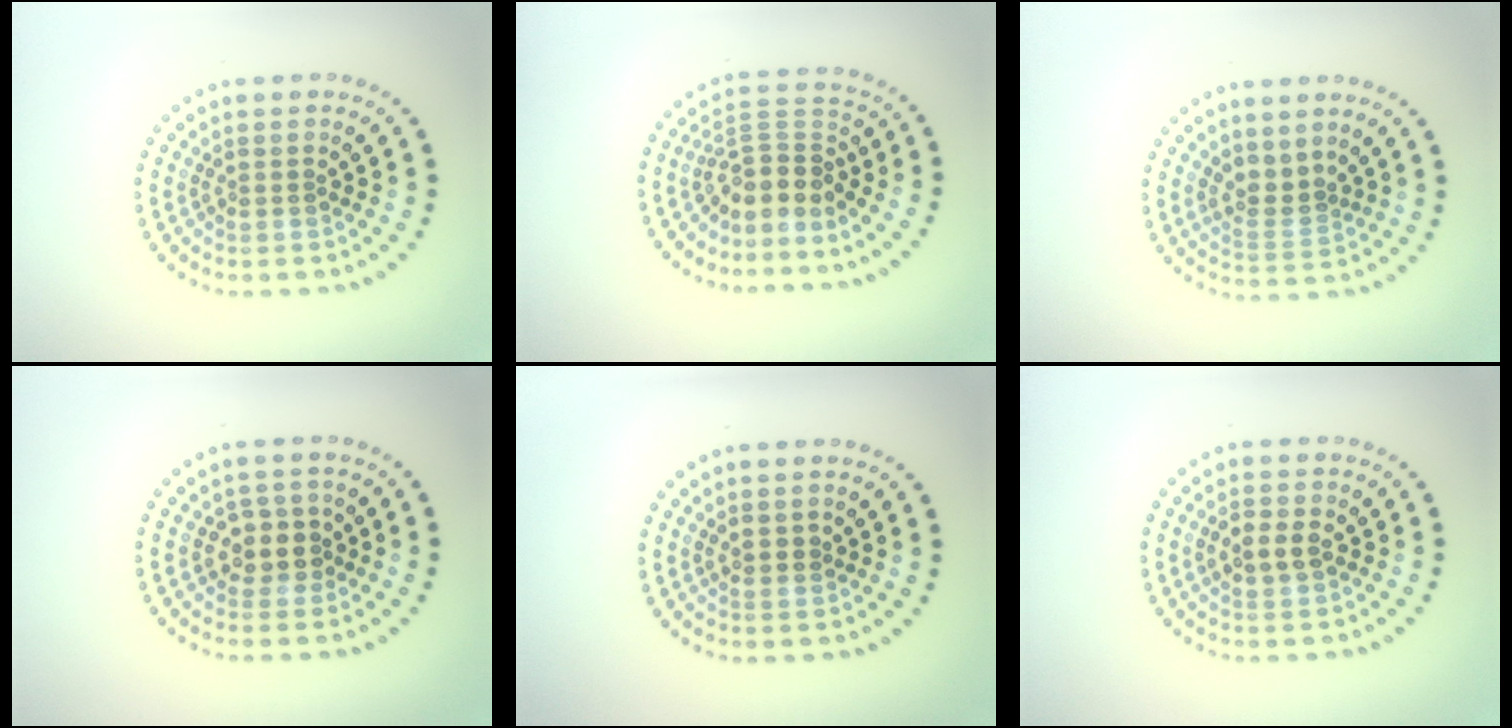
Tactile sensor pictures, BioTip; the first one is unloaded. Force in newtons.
{"total": 3.7, "press": 2.7, "slide": 2.4}
{"total": 2.1, "press": 1.6, "slide": 1.3}
{"total": 2.5, "press": 2.3, "slide": 0.9}
{"total": 0.6, "press": 0.4, "slide": 0.4}
{"total": 2.5, "press": 2.5, "slide": 0.2}